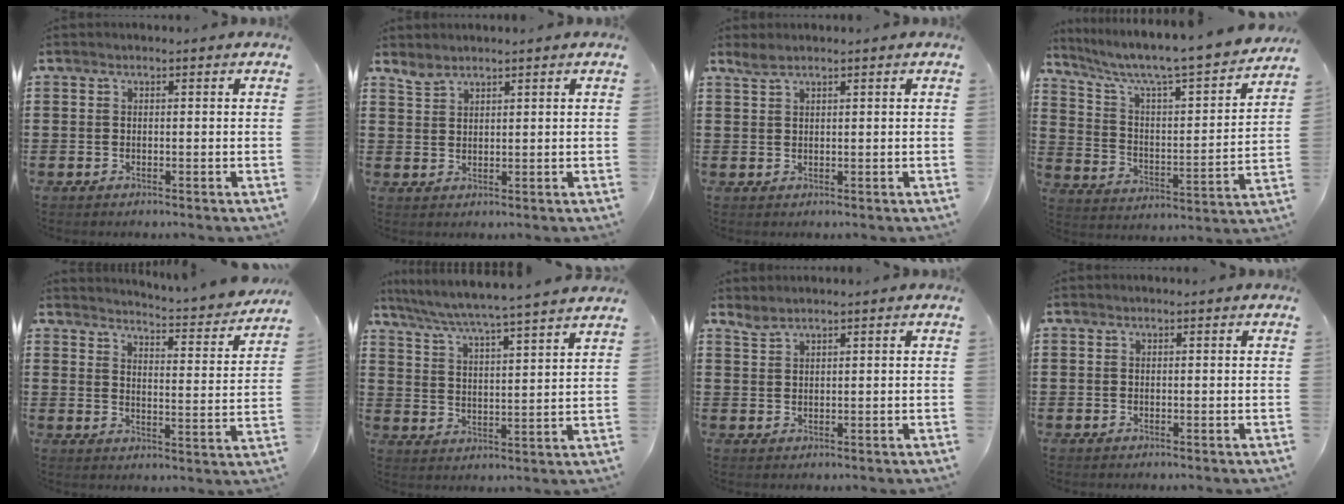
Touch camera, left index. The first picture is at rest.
{"total": 1.7, "force": [1.7, 0.3, 0.3], "torque": [-0.010, -0.001, 0.034]}
{"total": 1.5, "force": [1.2, 0.1, 0.9], "torque": [-0.019, 0.000, 0.022]}
{"total": 6.0, "force": [5.2, 0.3, 2.9], "torque": [-0.083, -0.052, 0.080]}
{"total": 3.6, "force": [3.4, -0.7, 0.7], "torque": [-0.021, -0.044, 0.046]}
{"total": 4.5, "force": [4.1, -1.1, 1.5], "torque": [-0.051, -0.037, 0.061]}
{"total": 1.4, "force": [1.4, -0.1, 0.5], "torque": [-0.013, -0.001, 0.027]}
{"total": 0.0}